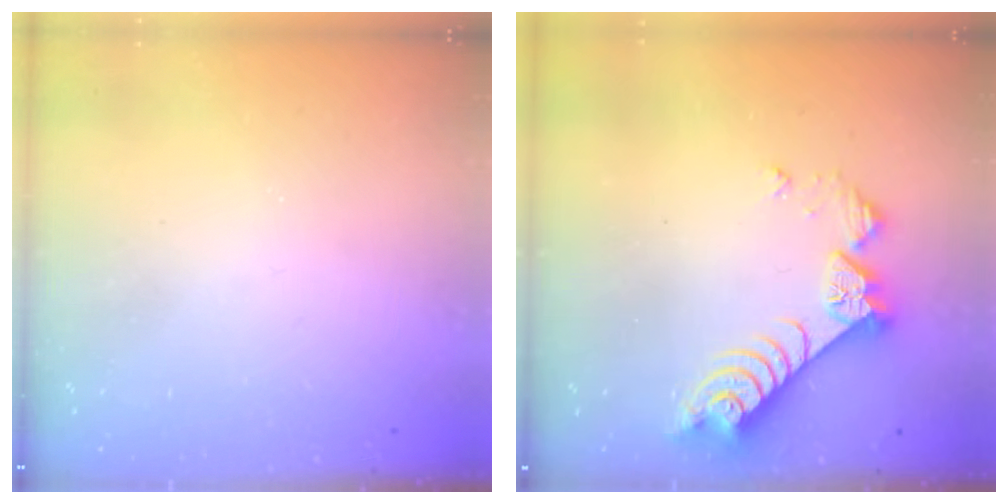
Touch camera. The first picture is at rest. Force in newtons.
{"total": 8.1, "press": 8.0, "slide": 0.6}